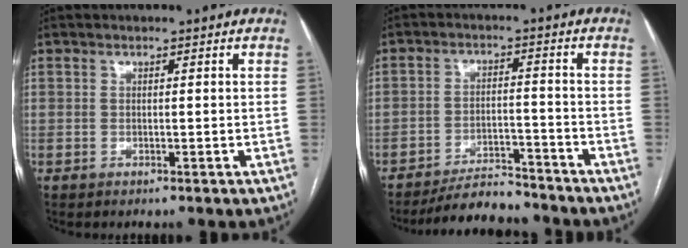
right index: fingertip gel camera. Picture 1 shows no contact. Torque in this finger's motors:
{"motor_torque": [-0.12, 0.06, -0.21, -0.09]}